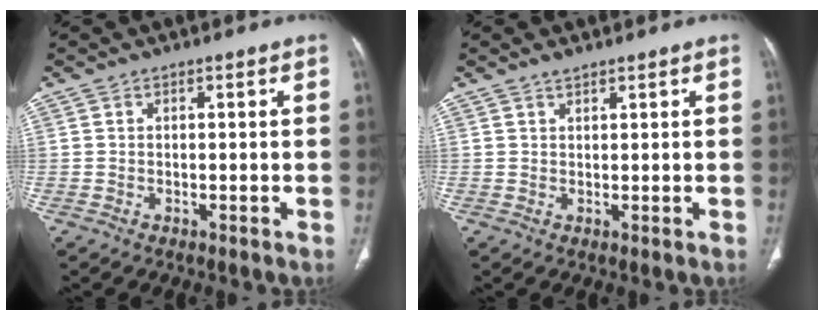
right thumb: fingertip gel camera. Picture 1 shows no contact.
{"total": 1.3, "force": [1.1, 0.5, 0.4], "torque": [-0.004, -0.008, 0.019]}